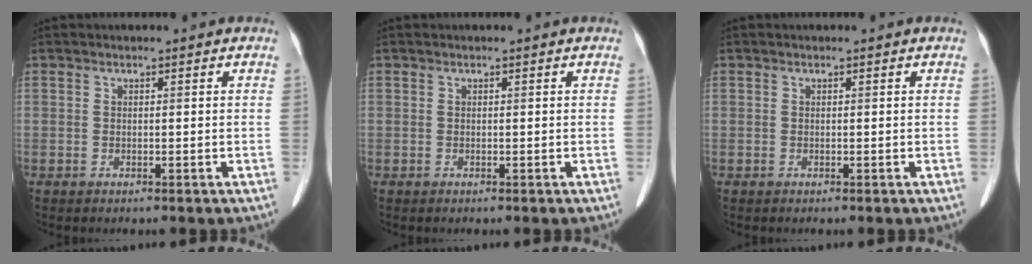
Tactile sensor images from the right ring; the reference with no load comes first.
{"total": 0.0}
{"total": 0.0}